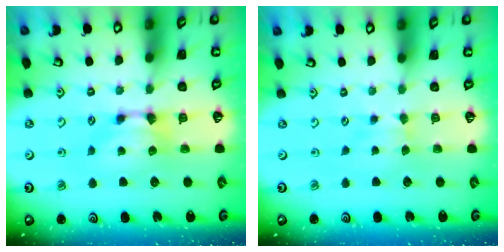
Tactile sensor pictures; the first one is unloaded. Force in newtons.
{"total": 1.7, "press": 1.6, "slide": 0.5}